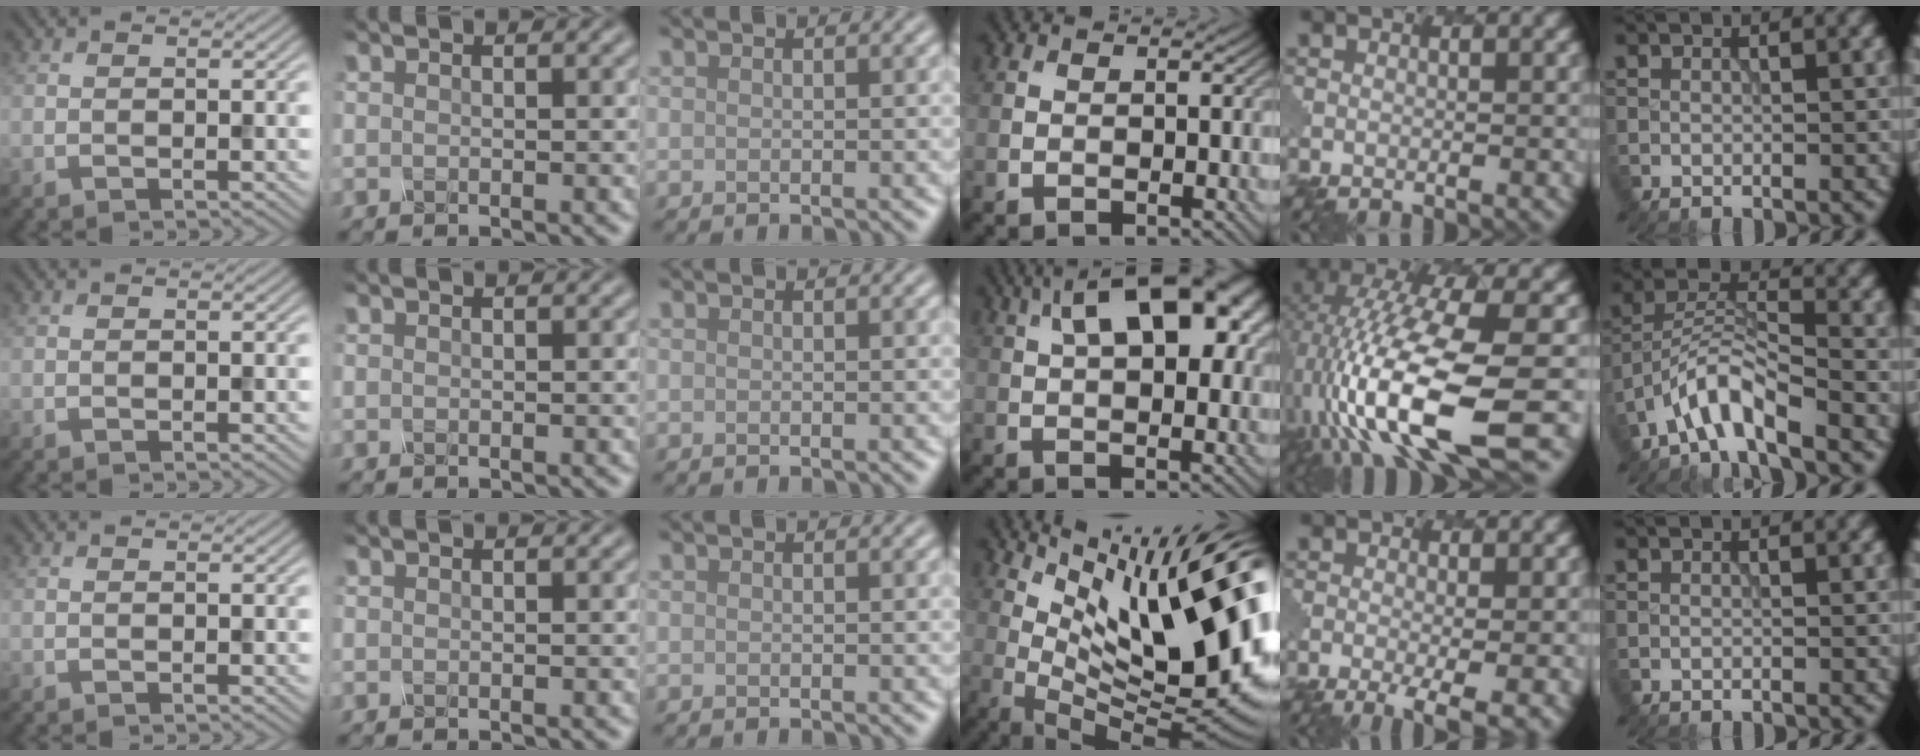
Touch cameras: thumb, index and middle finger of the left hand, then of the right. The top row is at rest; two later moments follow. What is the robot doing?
{"motion": "shake", "object": "salt shaker"}